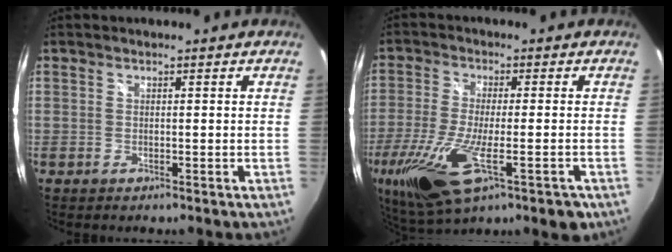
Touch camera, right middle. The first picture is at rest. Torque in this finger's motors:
{"motor_torque": [1.21, -0.92, 0.74, 0.21]}